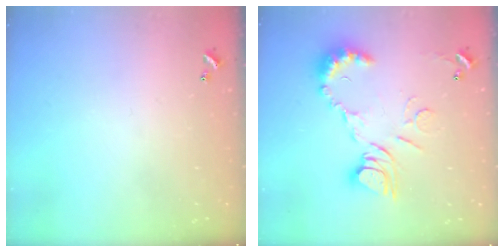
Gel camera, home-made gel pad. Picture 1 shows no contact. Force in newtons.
{"total": 12.5, "press": 12.4, "slide": 1.3}